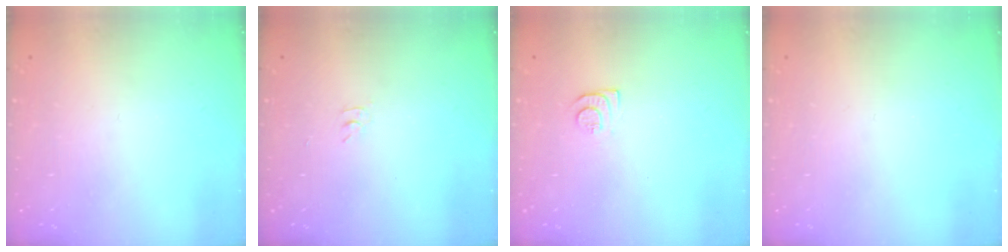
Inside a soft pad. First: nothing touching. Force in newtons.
{"total": 2.8, "press": 2.8, "slide": 0.4}
{"total": 6.7, "press": 6.6, "slide": 0.7}
{"total": 0.0}